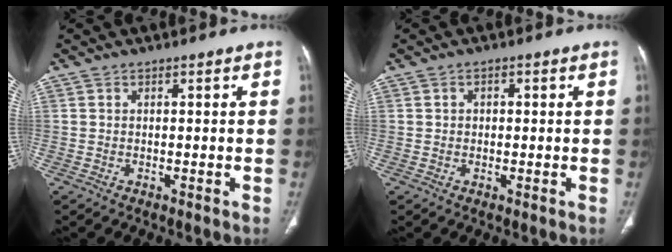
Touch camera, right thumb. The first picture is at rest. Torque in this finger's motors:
{"motor_torque": [-0.08, 0.01, -0.15, -0.09, 0.04]}